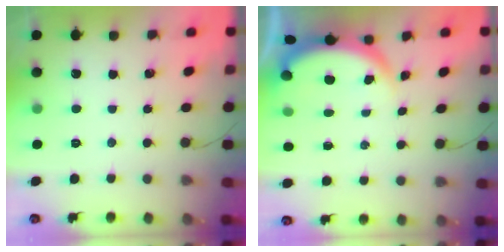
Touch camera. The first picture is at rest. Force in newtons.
{"total": 3.9, "press": 3.9, "slide": 0.1}